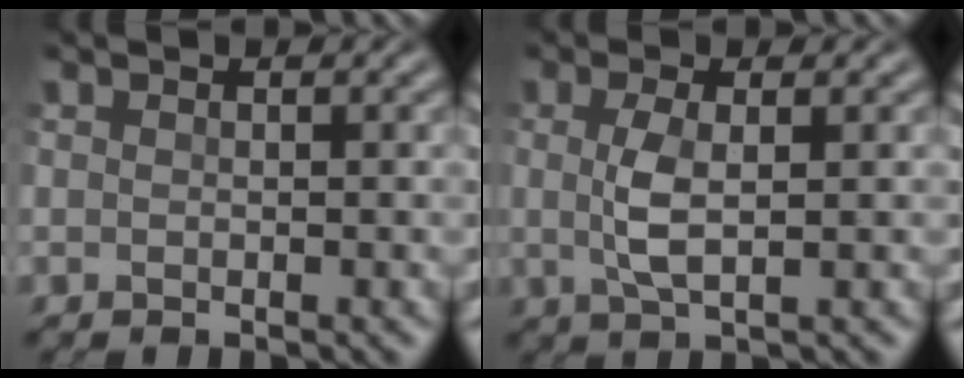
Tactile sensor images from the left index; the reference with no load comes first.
{"total": 2.8, "force": [0.0, 0.8, 2.7], "torque": [-0.062, 0.001, 0.001]}